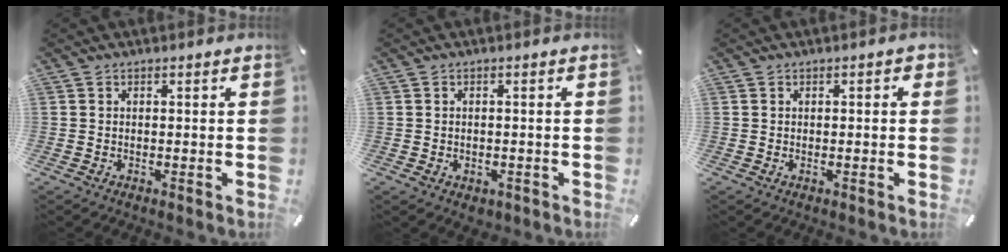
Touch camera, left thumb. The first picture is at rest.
{"total": 1.7, "force": [-0.7, 1.4, 0.8], "torque": [-0.013, 0.003, -0.013]}
{"total": 1.2, "force": [-0.1, 0.4, 1.1], "torque": [-0.011, -0.003, -0.005]}